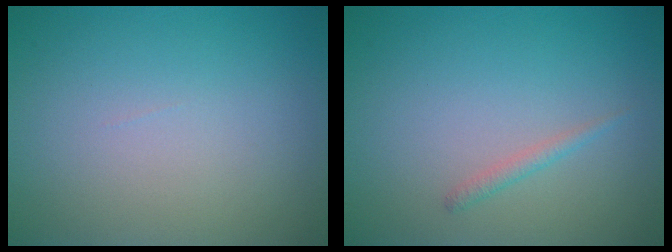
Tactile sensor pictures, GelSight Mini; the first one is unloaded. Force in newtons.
{"total": 0.9, "press": 0.9, "slide": 0.0}